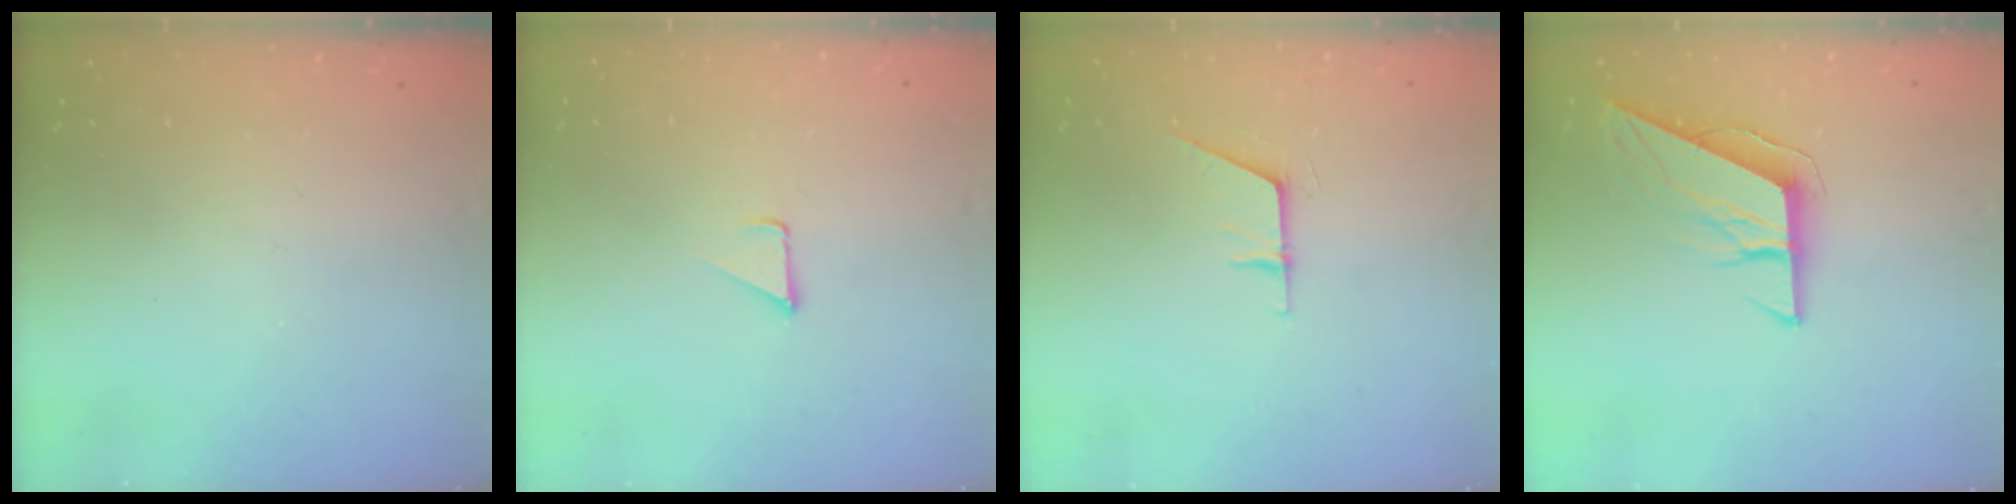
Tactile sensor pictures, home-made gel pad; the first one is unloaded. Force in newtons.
{"total": 2.3, "press": 2.3, "slide": 0.2}
{"total": 5.8, "press": 5.8, "slide": 0.6}
{"total": 8.2, "press": 8.2, "slide": 0.3}